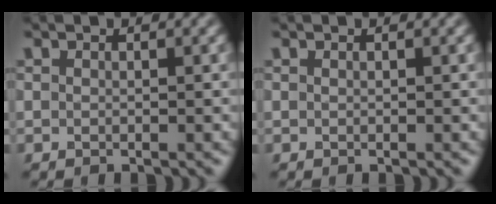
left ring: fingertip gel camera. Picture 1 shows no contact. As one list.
[{"total": 0.0}]